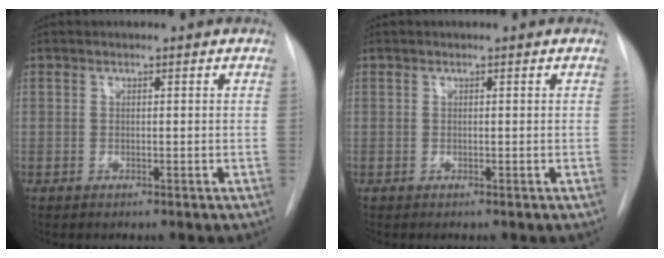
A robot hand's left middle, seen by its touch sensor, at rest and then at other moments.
{"total": 0.0}